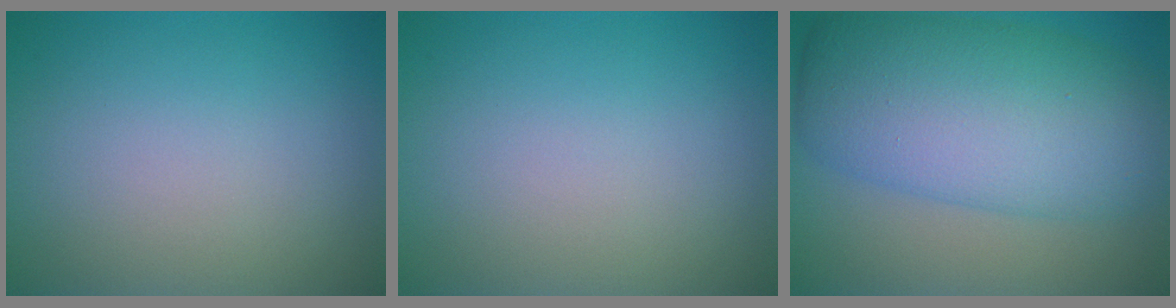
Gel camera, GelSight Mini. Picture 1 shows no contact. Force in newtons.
{"total": 0.0}
{"total": 11.1, "press": 11.1, "slide": 0.2}